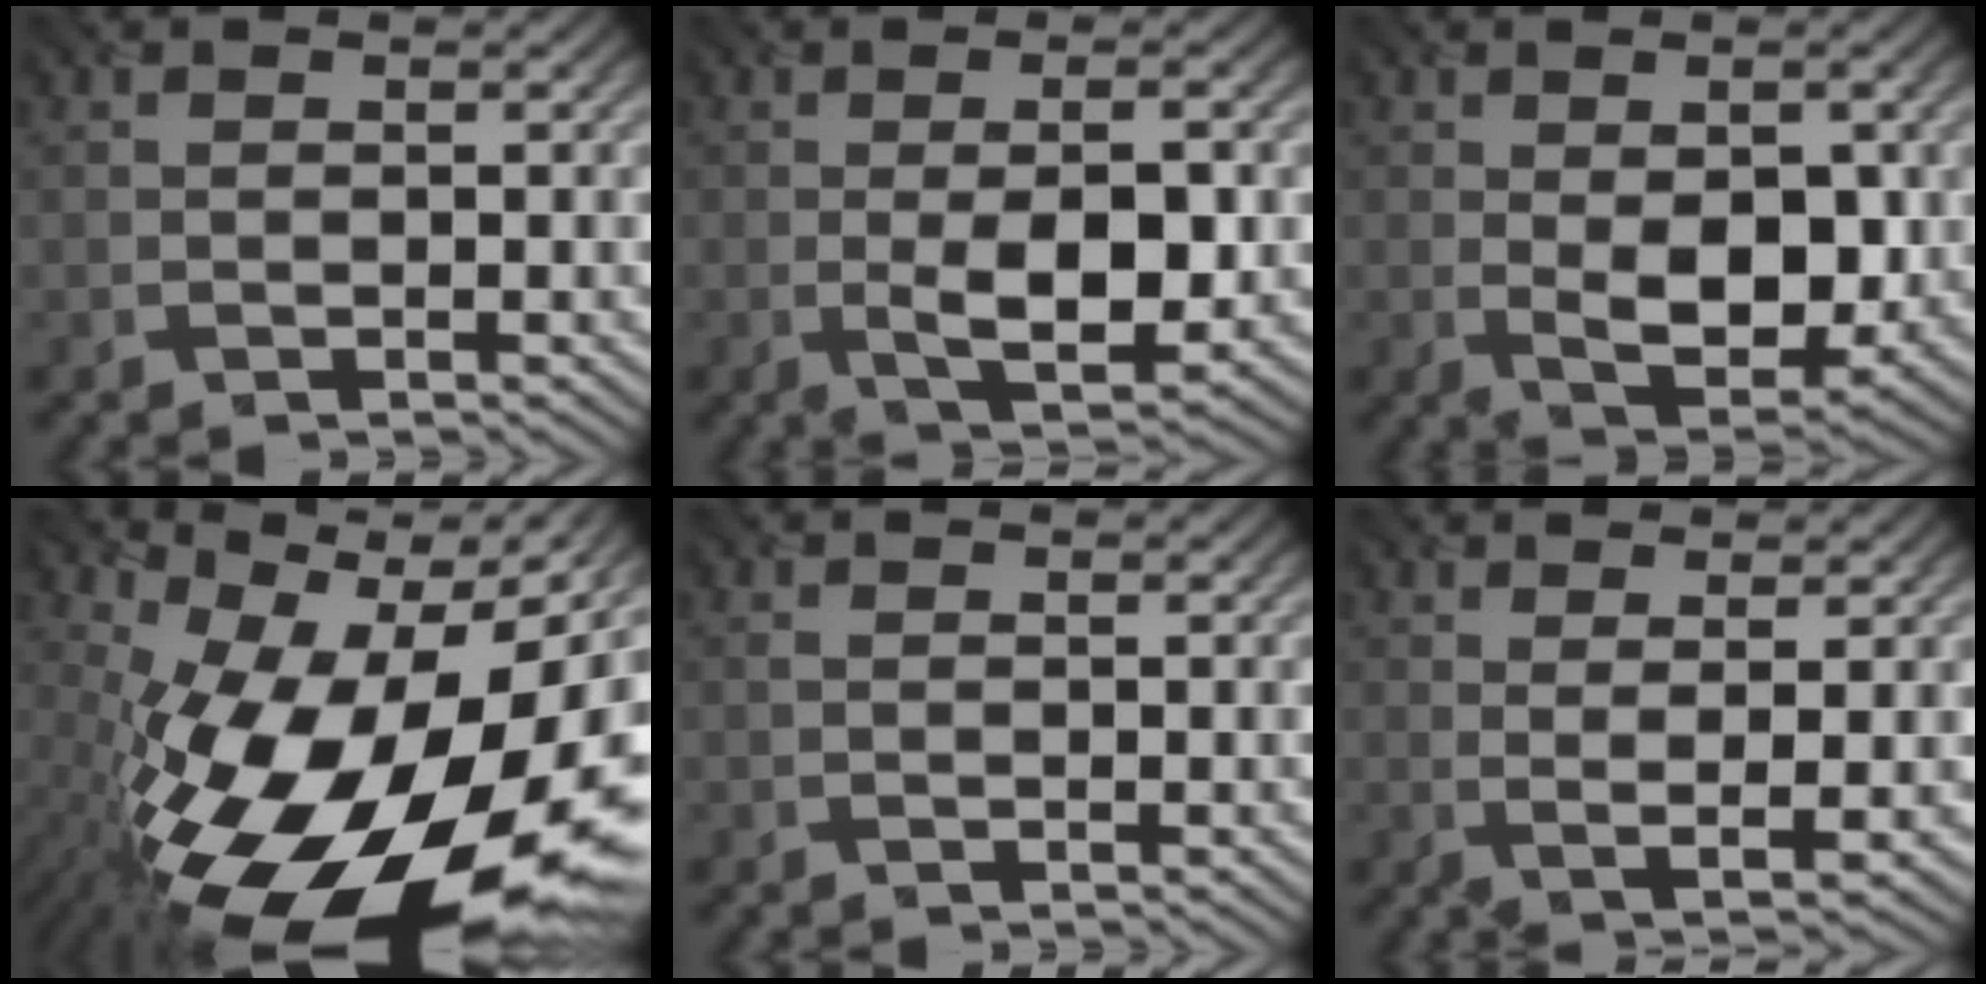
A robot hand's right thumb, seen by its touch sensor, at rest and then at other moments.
{"total": 6.8, "force": [-1.2, 2.2, 6.3], "torque": [-0.112, -0.007, -0.017]}
{"total": 6.9, "force": [-0.4, 3.8, 5.8], "torque": [-0.108, -0.017, 0.003]}
{"total": 20.3, "force": [-5.5, 10.7, 16.3], "torque": [-0.276, -0.024, -0.095]}
{"total": 0.0}
{"total": 3.2, "force": [1.3, 0.3, 2.9], "torque": [-0.056, -0.005, 0.027]}